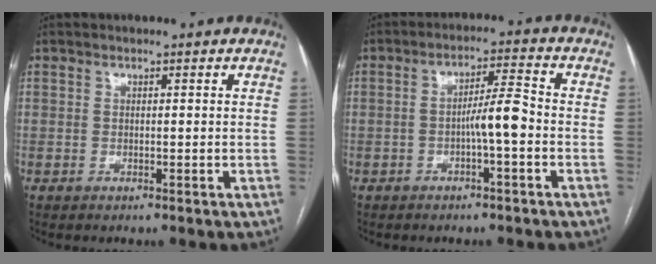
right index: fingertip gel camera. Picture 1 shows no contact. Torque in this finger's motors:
{"motor_torque": [1.03, -0.20, 0.41, 0.11]}